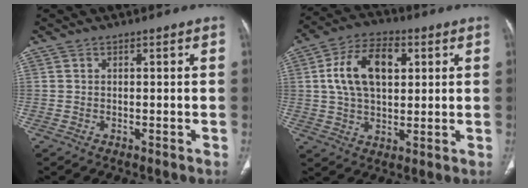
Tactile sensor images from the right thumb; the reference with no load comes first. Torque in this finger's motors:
{"motor_torque": [1.13, 2.21, 1.57, 0.31, 0.13]}